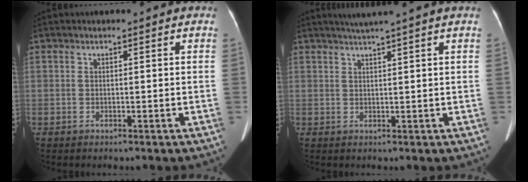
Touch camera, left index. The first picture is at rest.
{"total": 3.3, "force": [2.6, -1.2, 1.6], "torque": [-0.022, 0.007, 0.047]}